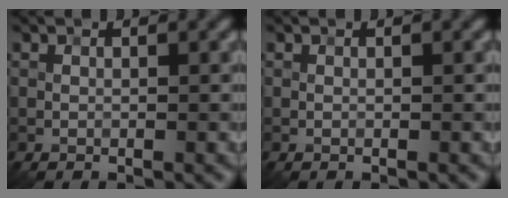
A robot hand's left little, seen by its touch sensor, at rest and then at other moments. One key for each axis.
{"total": 0.0}